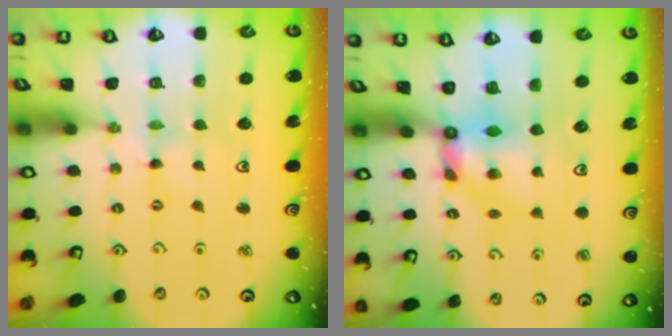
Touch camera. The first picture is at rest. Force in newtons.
{"total": 6.3, "press": 6.3, "slide": 0.4}